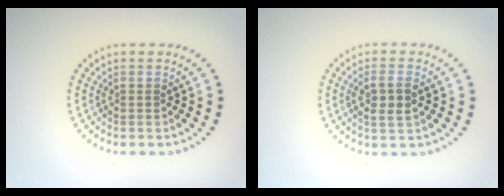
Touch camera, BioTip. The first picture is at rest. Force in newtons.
{"total": 2.4, "press": 2.3, "slide": 0.8}